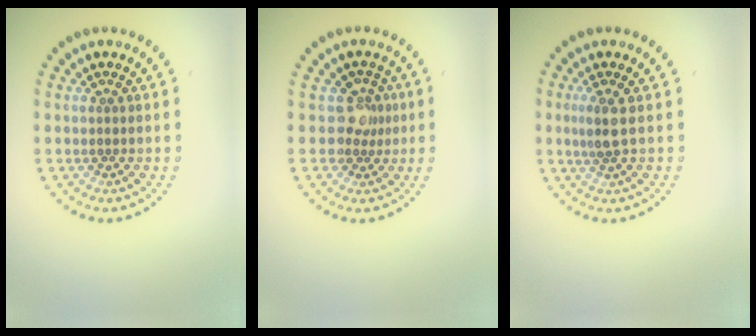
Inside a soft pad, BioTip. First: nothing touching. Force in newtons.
{"total": 2.2, "press": 1.6, "slide": 1.4}
{"total": 2.0, "press": 1.5, "slide": 1.3}